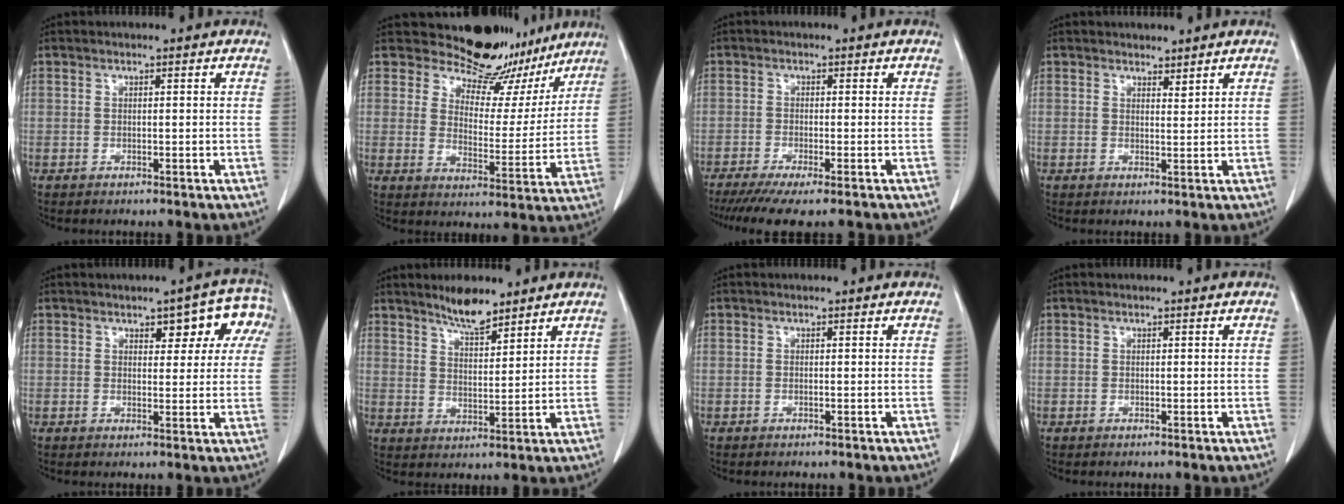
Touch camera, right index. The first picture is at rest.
{"total": 13.4, "force": [11.8, 5.7, 2.9], "torque": [-0.023, -0.023, 0.143]}
{"total": 8.5, "force": [-6.9, 0.5, 5.0], "torque": [-0.066, -0.018, -0.107]}
{"total": 2.0, "force": [1.8, 0.6, 0.4], "torque": [-0.003, -0.001, 0.029]}
{"total": 7.0, "force": [2.9, 3.3, 5.4], "torque": [-0.048, 0.025, 0.032]}
{"total": 5.8, "force": [4.9, 1.2, 2.8], "torque": [-0.055, -0.001, 0.087]}
{"total": 0.0}
{"total": 0.0}